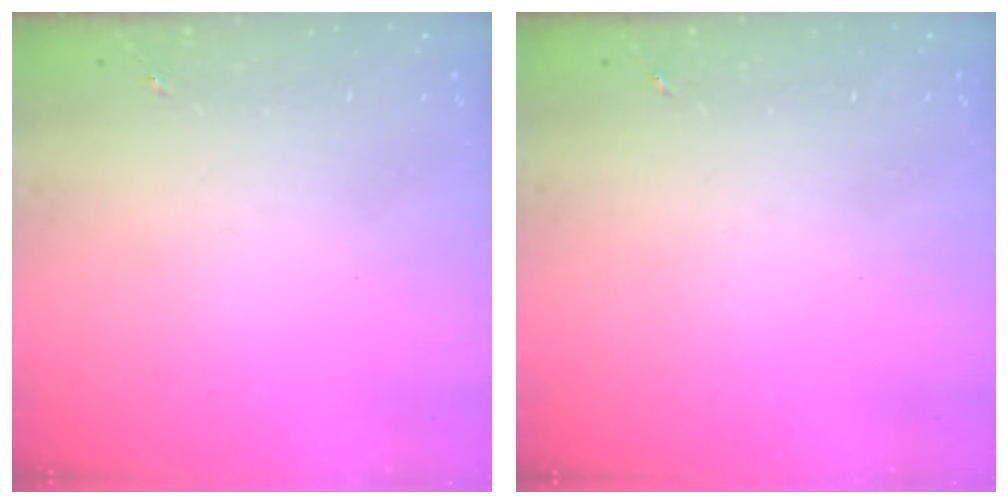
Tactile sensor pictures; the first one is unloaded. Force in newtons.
{"total": 0.0}